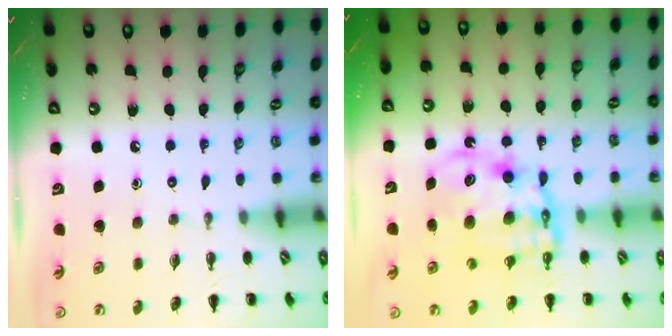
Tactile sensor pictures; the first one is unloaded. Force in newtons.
{"total": 12.6, "press": 12.2, "slide": 3.1}